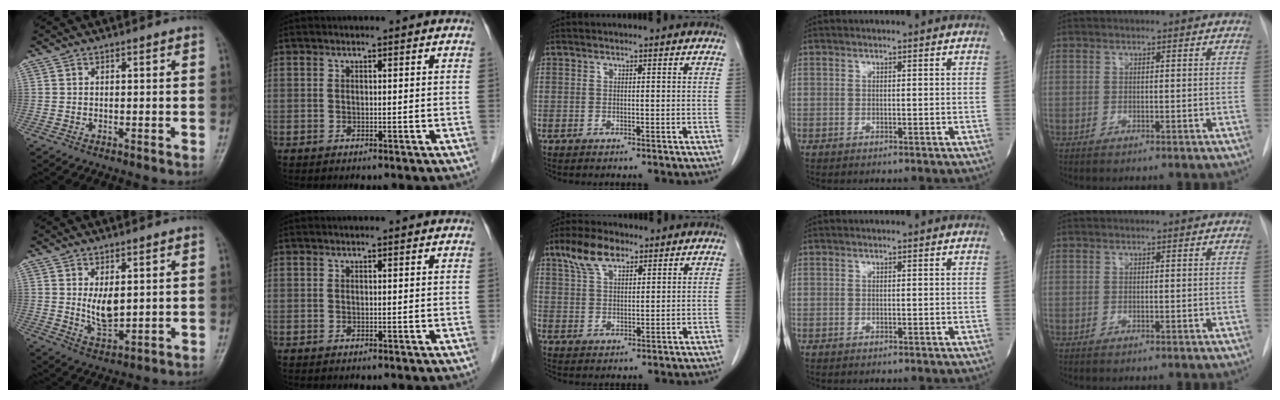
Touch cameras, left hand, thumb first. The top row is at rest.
{"thumb": {"total": 6.1, "force": [1.4, 3.2, 5.0], "torque": [-0.075, -0.021, 0.036]}, "index": {"total": 0.6, "force": [0.5, 0.0, 0.2], "torque": [-0.004, 0.005, 0.005]}, "middle": {"total": 6.7, "force": [4.5, 2.7, 4.1], "torque": [-0.087, 0.016, 0.088]}}